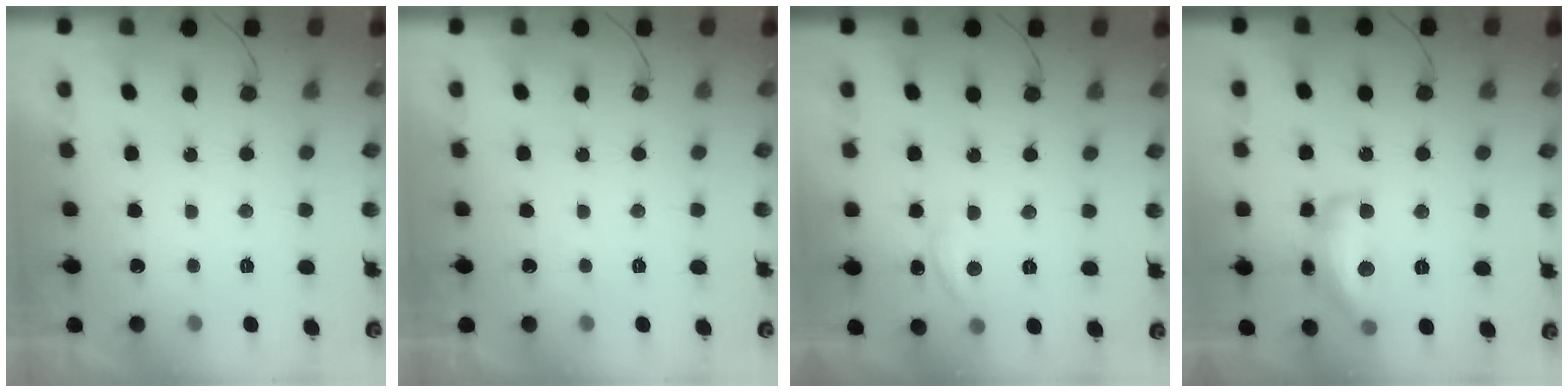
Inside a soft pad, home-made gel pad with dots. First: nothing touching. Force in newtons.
{"total": 0.0}
{"total": 9.2, "press": 9.2, "slide": 0.7}
{"total": 14.9, "press": 14.8, "slide": 0.9}